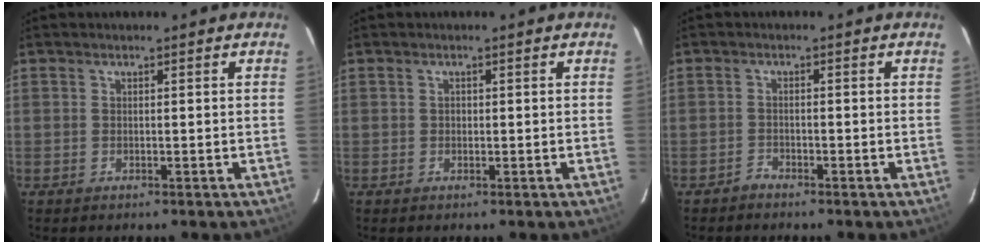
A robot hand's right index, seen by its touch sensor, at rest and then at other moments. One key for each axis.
{"total": 0.6, "fx": 0.1, "fy": 0.6, "fz": 0.2, "tx": 0.001, "ty": 0.002, "tz": 0.001}
{"total": 1.2, "fx": -1.2, "fy": 0.2, "fz": -0.1, "tx": 0.001, "ty": 0.002, "tz": -0.024}